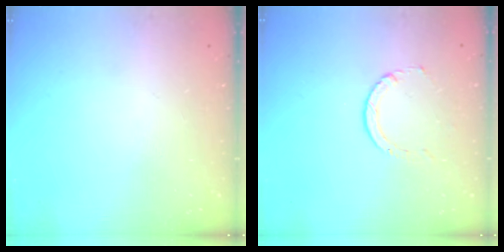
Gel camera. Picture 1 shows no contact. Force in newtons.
{"total": 3.2, "press": 3.2, "slide": 0.4}